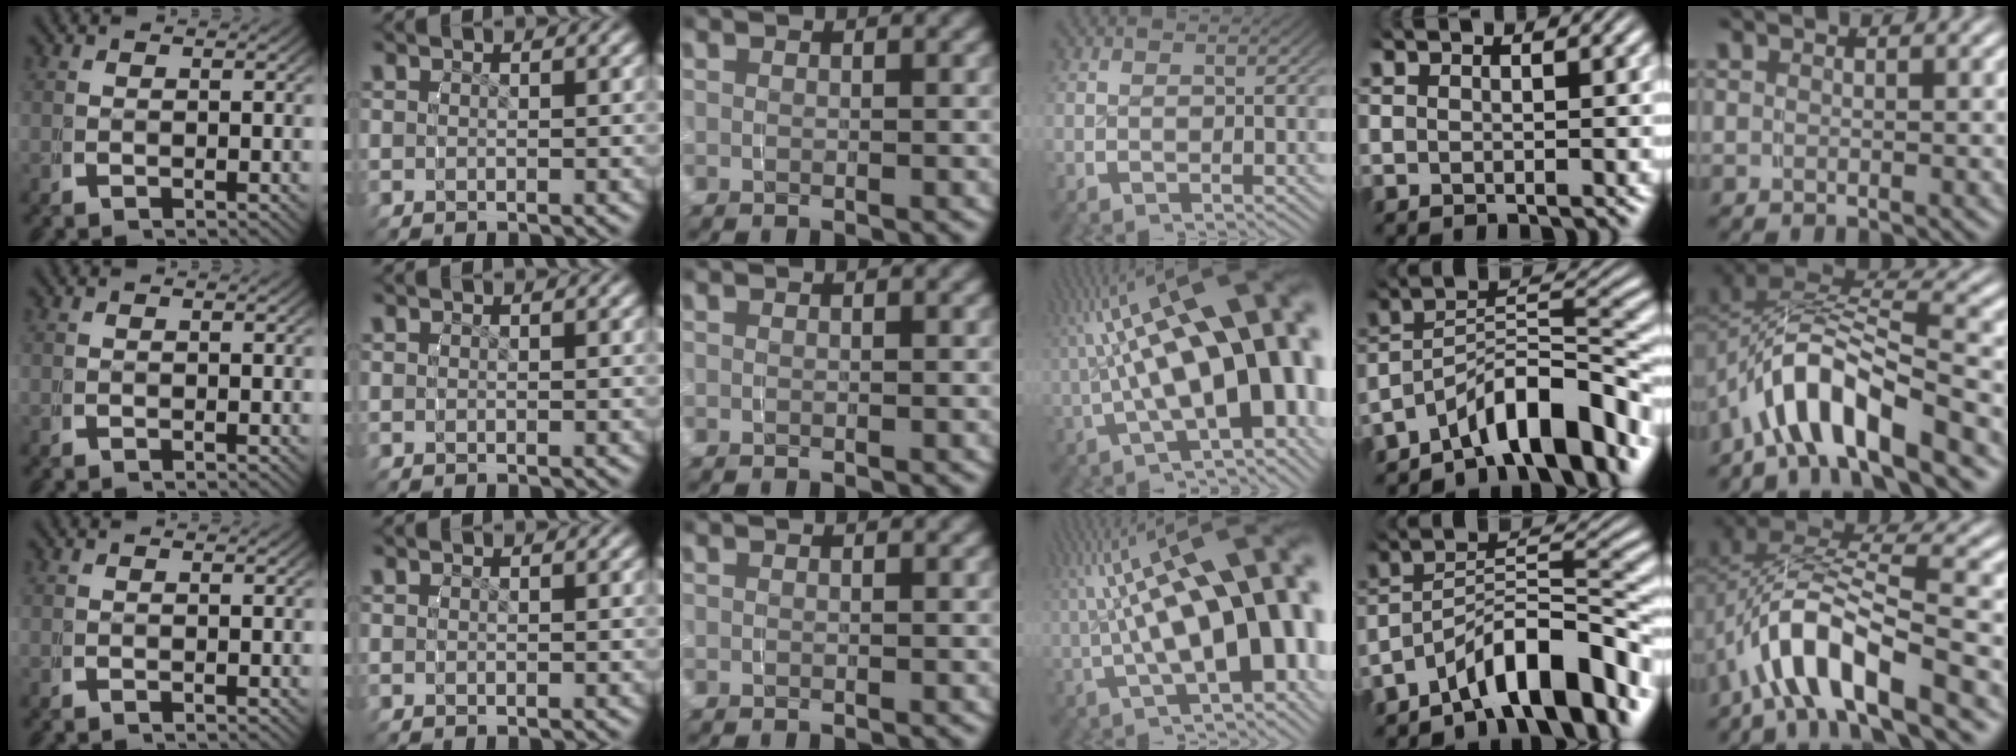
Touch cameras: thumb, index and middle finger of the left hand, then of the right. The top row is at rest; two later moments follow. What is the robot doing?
{"motion": "grasp_and_lifting", "object": "water bottle"}